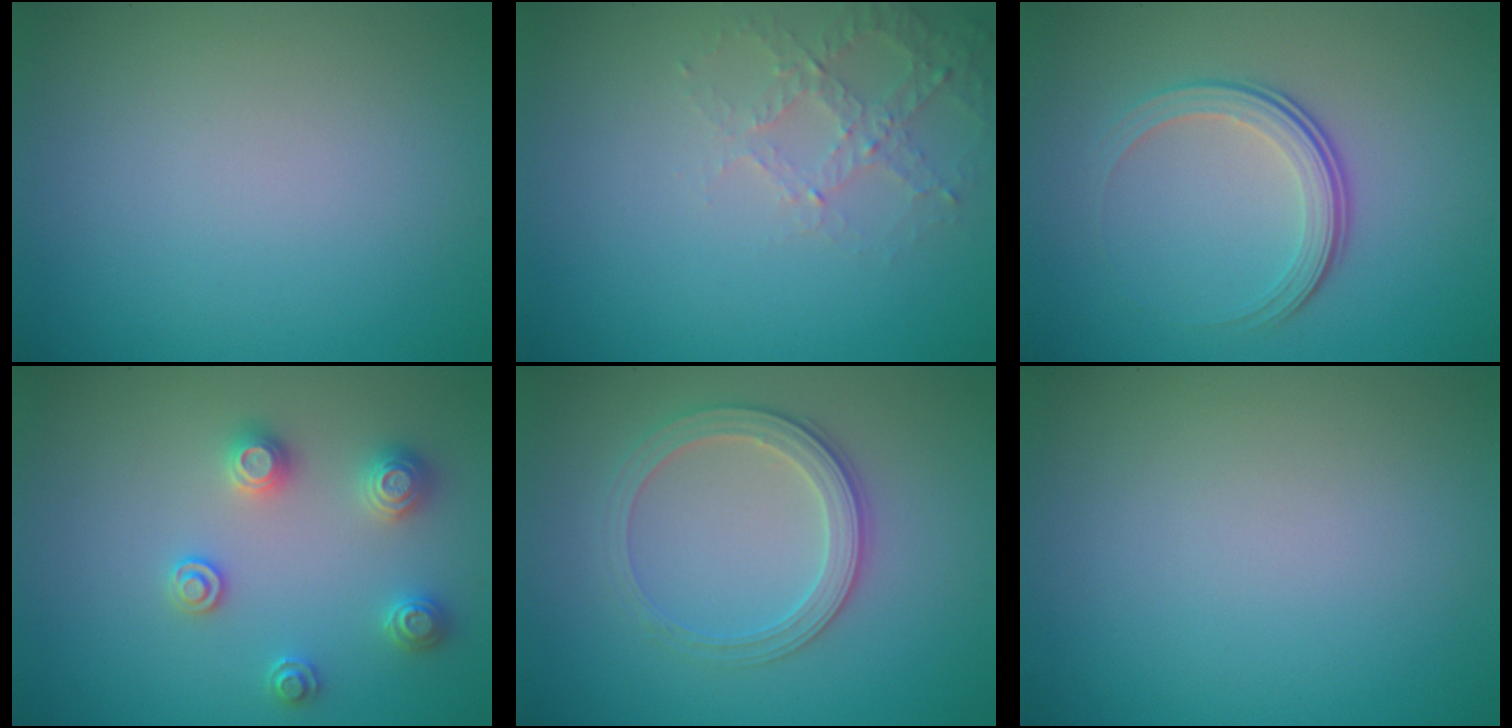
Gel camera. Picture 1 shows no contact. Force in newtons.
{"total": 2.6, "press": 2.5, "slide": 0.8}
{"total": 3.6, "press": 2.4, "slide": 2.7}
{"total": 2.8, "press": 2.8, "slide": 0.5}
{"total": 2.8, "press": 2.7, "slide": 0.7}
{"total": 0.0}